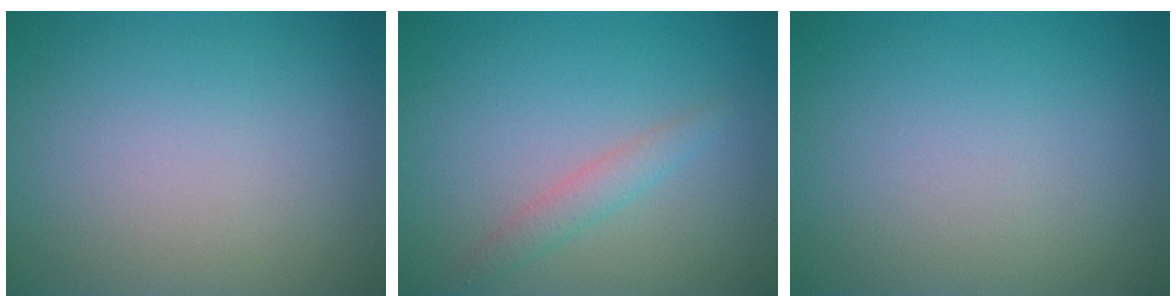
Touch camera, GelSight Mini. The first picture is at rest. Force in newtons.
{"total": 1.6, "press": 1.6, "slide": 0.1}
{"total": 0.0}